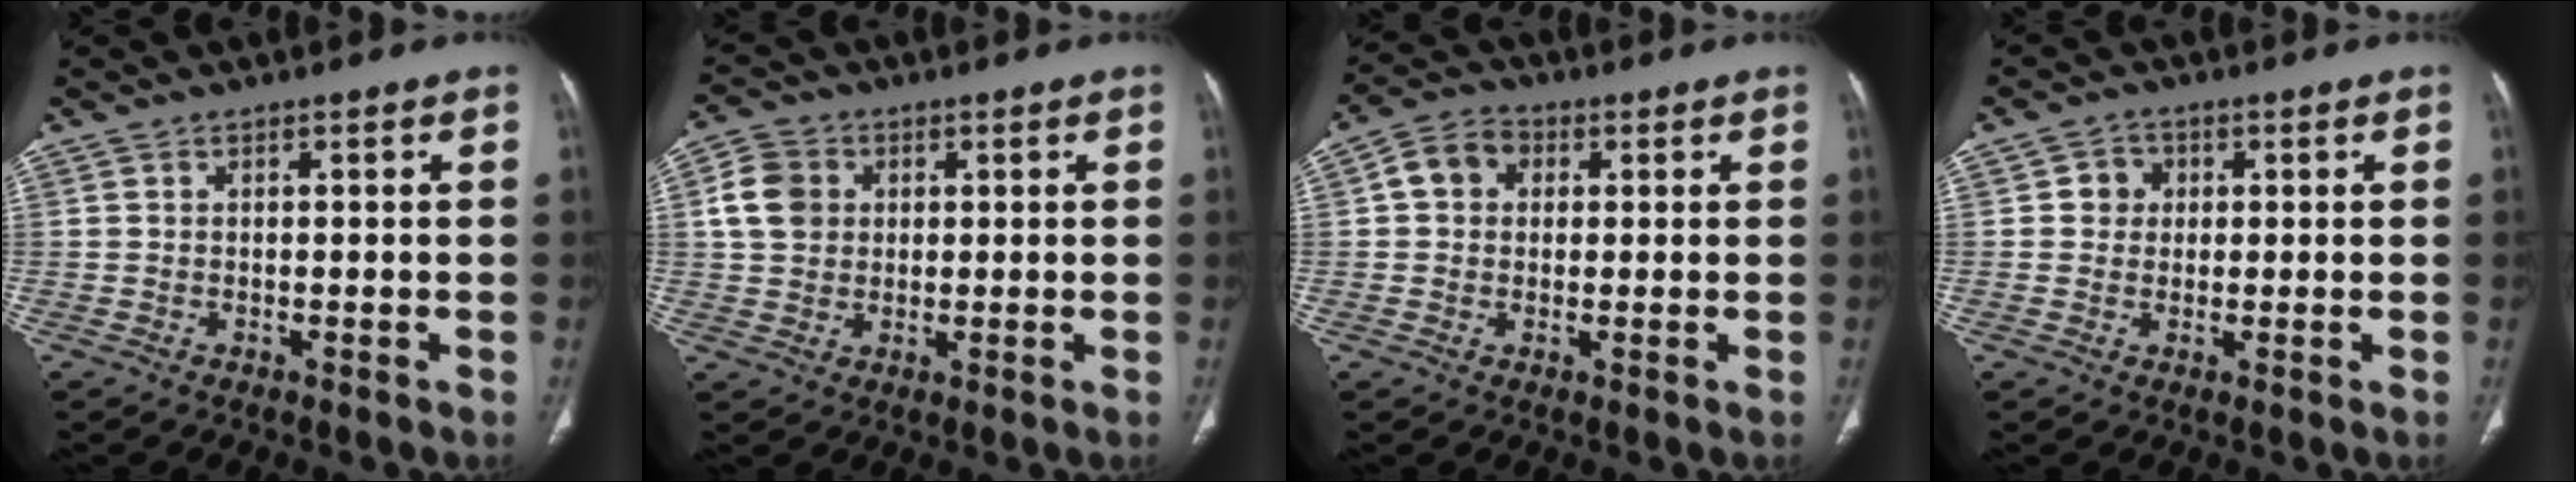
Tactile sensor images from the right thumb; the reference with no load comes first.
{"total": 6.9, "force": [1.5, 5.8, 3.3], "torque": [-0.050, 0.004, 0.025]}
{"total": 6.2, "force": [1.2, 5.1, 3.2], "torque": [-0.043, 0.012, 0.013]}
{"total": 3.4, "force": [0.6, 3.2, 1.1], "torque": [0.005, 0.005, 0.006]}